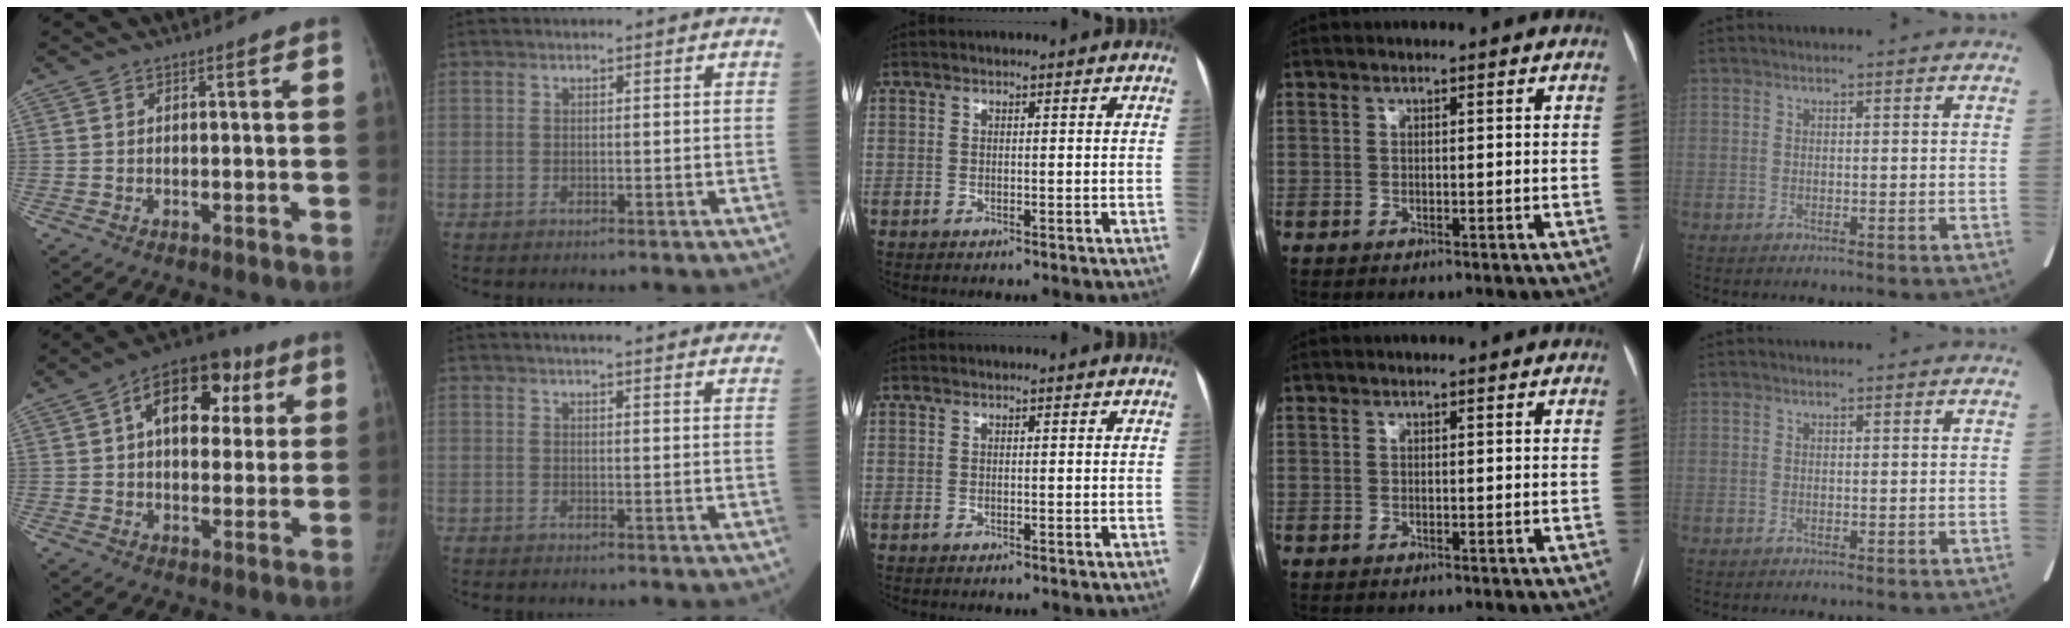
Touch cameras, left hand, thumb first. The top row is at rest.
{"thumb": {"total": 16.2, "force": [5.2, 10.0, 11.6], "torque": [-0.123, 0.013, 0.070]}, "index": {"total": 16.4, "force": [14.8, 2.9, 6.2], "torque": [-0.060, 0.004, 0.161]}}